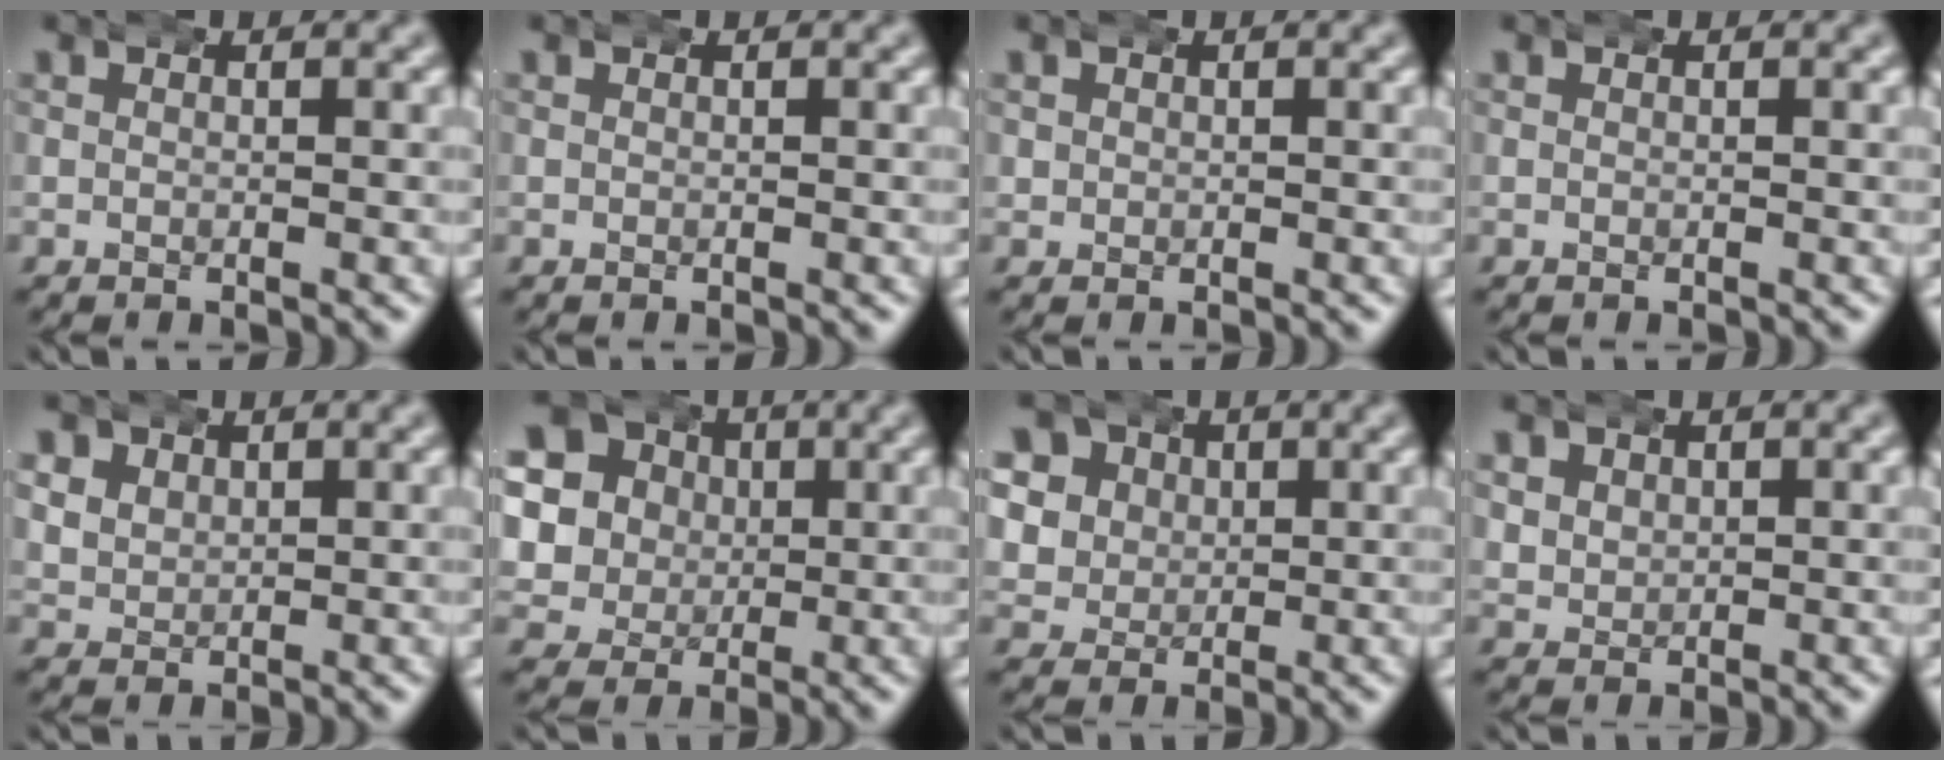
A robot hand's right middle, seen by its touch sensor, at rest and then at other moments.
{"total": 0.0}
{"total": 0.8, "force": [0.1, 0.8, 0.2], "torque": [-0.008, -0.003, 0.006]}
{"total": 0.0}
{"total": 4.3, "force": [1.1, 3.8, 1.6], "torque": [-0.050, -0.014, 0.023]}
{"total": 15.0, "force": [1.9, 13.6, 5.9], "torque": [-0.166, -0.022, 0.015]}
{"total": 10.7, "force": [1.6, 9.7, 4.2], "torque": [-0.116, -0.022, 0.018]}
{"total": 3.1, "force": [0.9, 2.8, 1.1], "torque": [-0.034, -0.009, 0.020]}